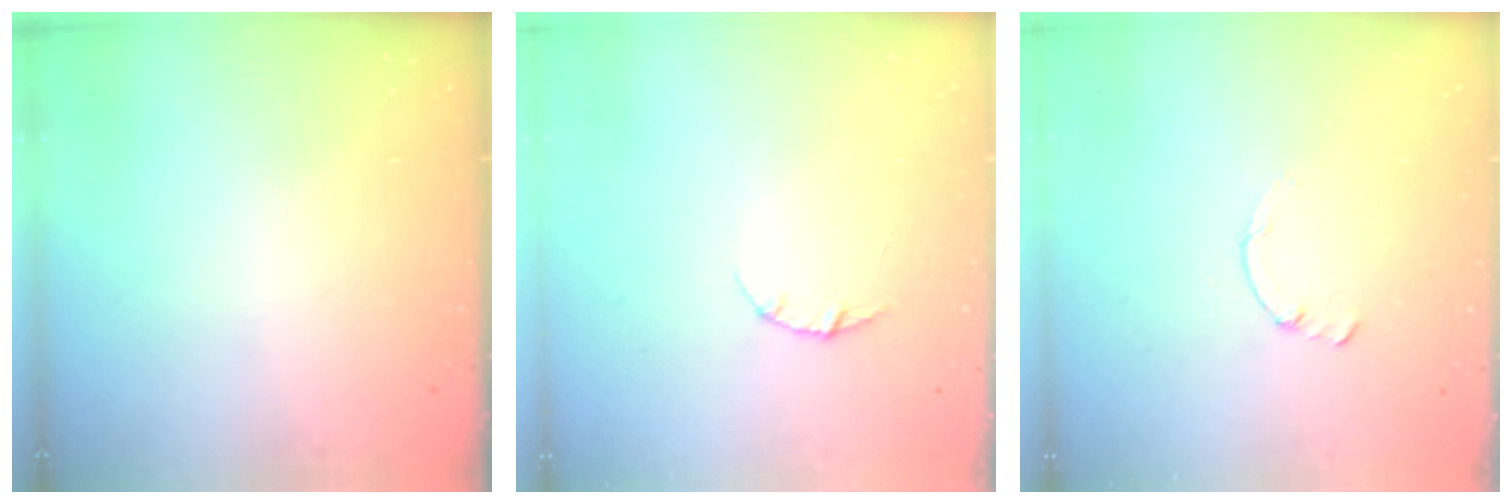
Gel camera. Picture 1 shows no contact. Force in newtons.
{"total": 2.8, "press": 2.8, "slide": 0.4}
{"total": 0.0}